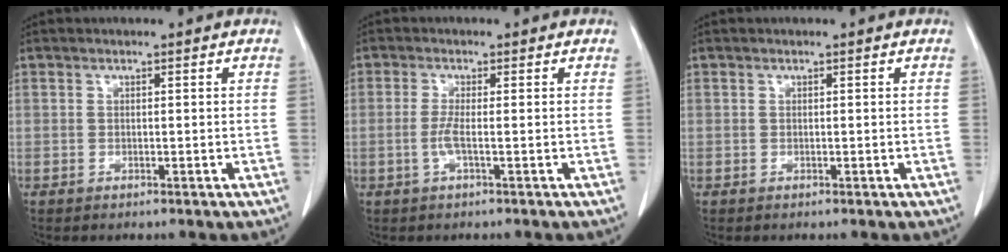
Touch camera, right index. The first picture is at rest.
{"total": 2.1, "force": [-0.6, -0.2, 2.0], "torque": [-0.048, -0.003, -0.015]}
{"total": 0.0}